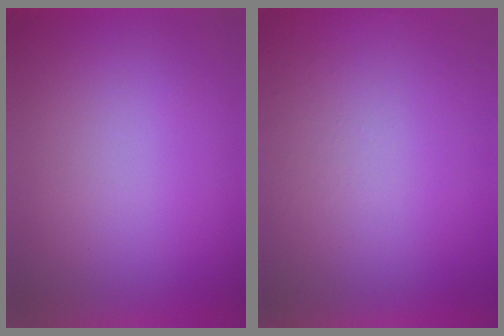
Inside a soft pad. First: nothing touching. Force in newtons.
{"total": 8.4}